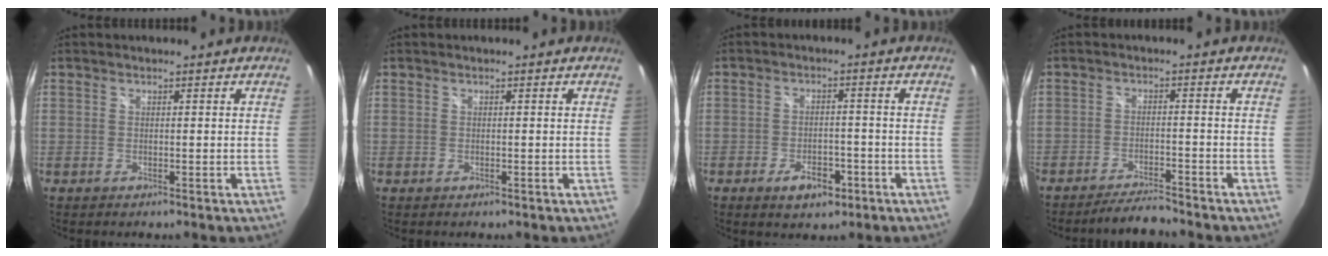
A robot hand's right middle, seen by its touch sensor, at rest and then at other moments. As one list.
[{"total": 0.0}, {"total": 5.6, "force": [-3.2, 3.1, 3.4], "torque": [-0.070, 0.001, -0.043]}, {"total": 5.6, "force": [-5.4, 0.2, 1.5], "torque": [-0.044, 0.000, -0.088]}]